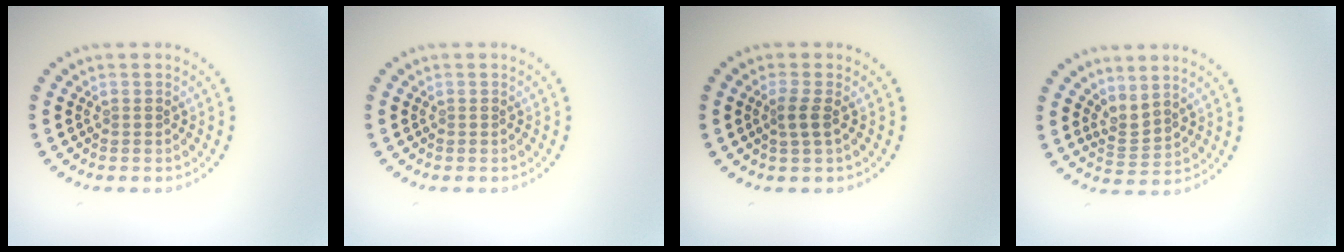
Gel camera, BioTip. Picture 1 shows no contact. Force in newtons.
{"total": 0.0}
{"total": 1.6, "press": 1.2, "slide": 1.0}
{"total": 2.1, "press": 1.4, "slide": 1.5}